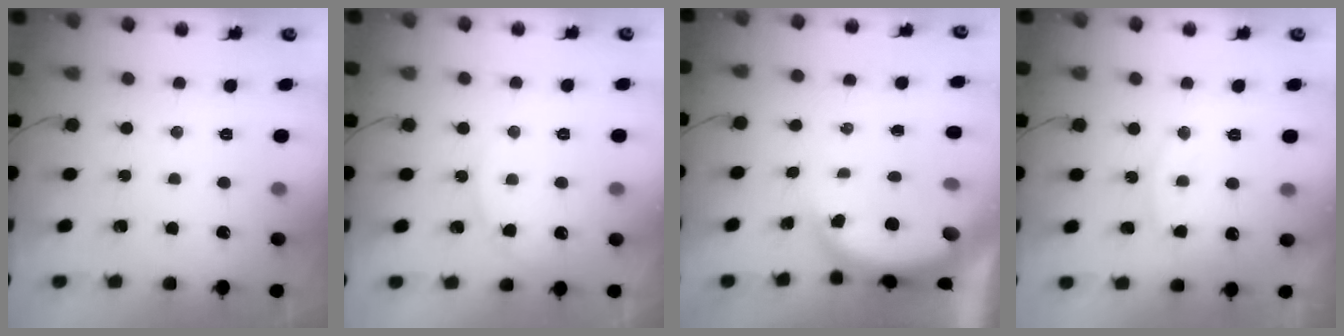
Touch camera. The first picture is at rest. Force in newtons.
{"total": 6.7, "press": 6.7, "slide": 0.7}
{"total": 4.8, "press": 4.7, "slide": 1.2}
{"total": 10.0, "press": 9.9, "slide": 0.7}